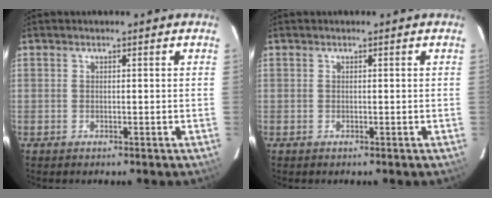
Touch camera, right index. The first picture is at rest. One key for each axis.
{"total": 0.0}